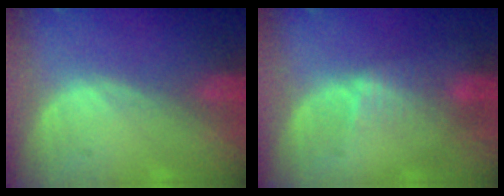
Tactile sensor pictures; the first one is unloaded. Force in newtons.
{"total": 2.4, "press": 2.4, "slide": 0.2}